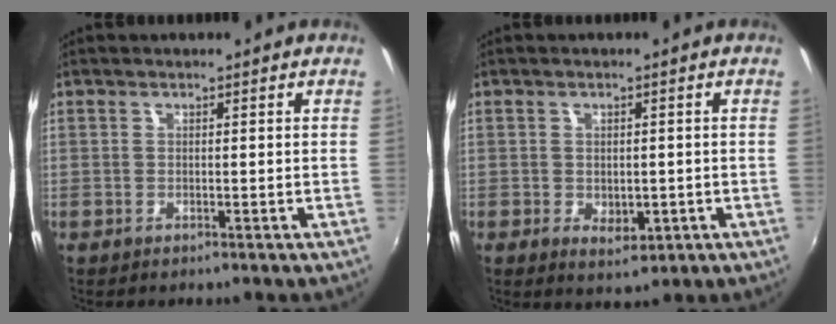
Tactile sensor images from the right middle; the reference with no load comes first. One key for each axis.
{"total": 3.7, "fx": -0.9, "fy": 2.4, "fz": 2.7, "tx": -0.046, "ty": -0.009, "tz": -0.008}